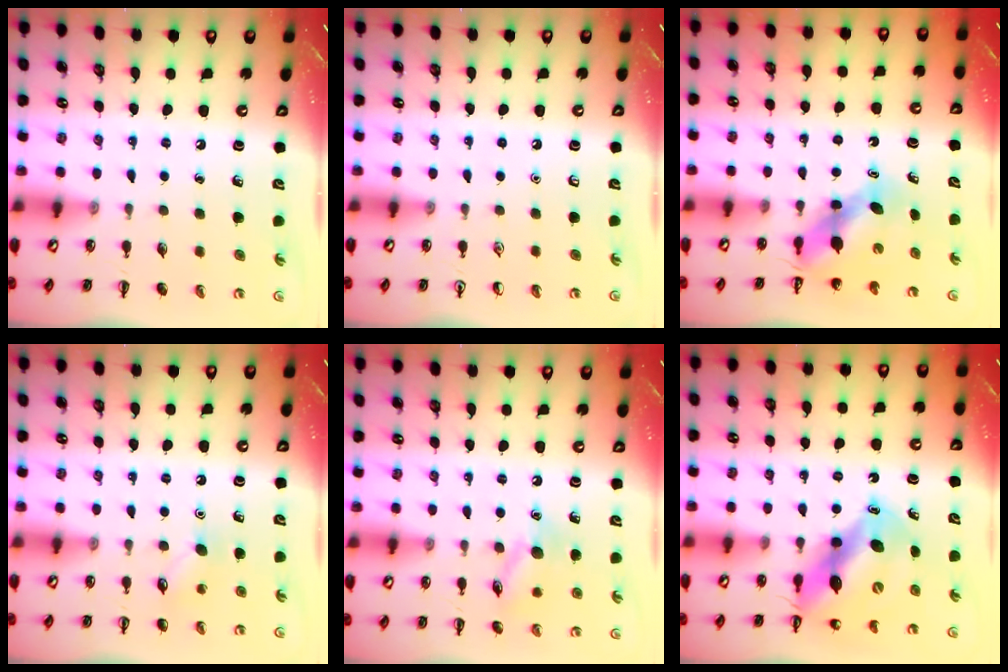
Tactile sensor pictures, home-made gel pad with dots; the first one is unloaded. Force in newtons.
{"total": 0.0}
{"total": 6.2, "press": 6.1, "slide": 1.1}
{"total": 5.9, "press": 5.7, "slide": 1.3}
{"total": 10.1, "press": 10.1, "slide": 1.0}
{"total": 12.9, "press": 12.4, "slide": 3.6}